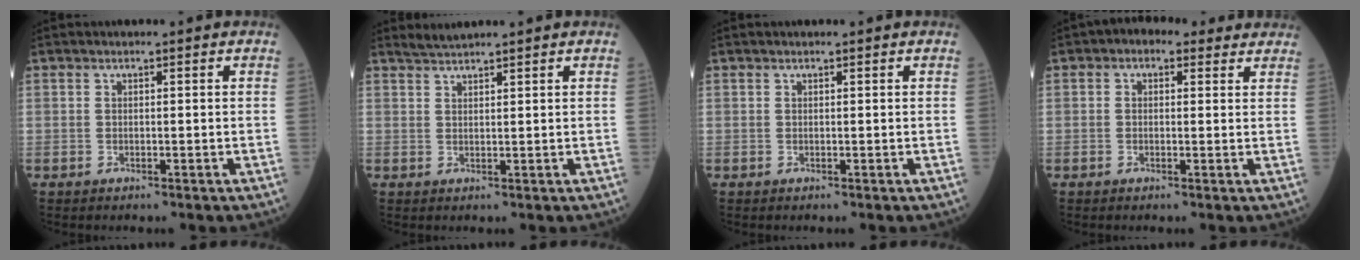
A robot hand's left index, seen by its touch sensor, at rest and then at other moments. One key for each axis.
{"total": 1.9, "fx": 1.9, "fy": -0.4, "fz": 0.1, "tx": -0.008, "ty": 0.013, "tz": 0.045}
{"total": 0.0}
{"total": 4.4, "fx": 2.8, "fy": 2.7, "fz": 2.2, "tx": -0.029, "ty": 0.033, "tz": 0.038}